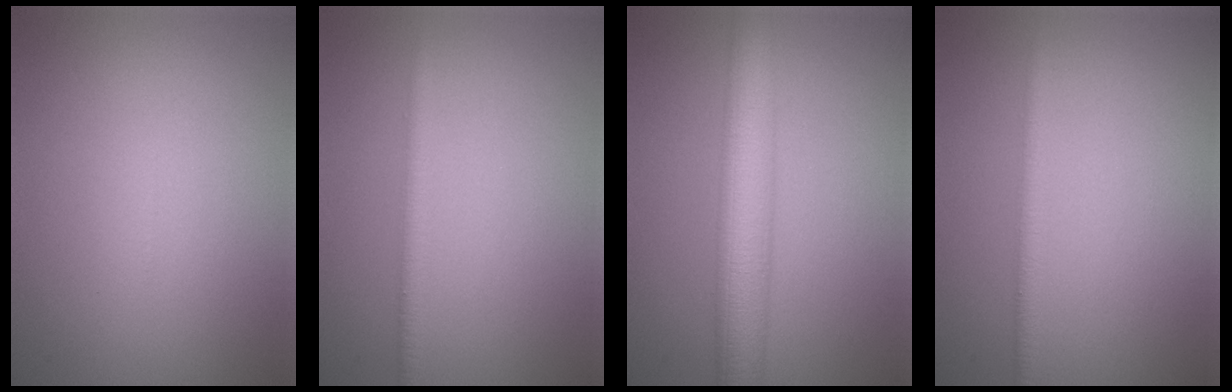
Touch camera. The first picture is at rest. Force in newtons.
{"total": 1.9, "press": 1.9, "slide": 0.0}
{"total": 6.9, "press": 6.9, "slide": 0.1}
{"total": 1.9, "press": 1.9, "slide": 0.0}